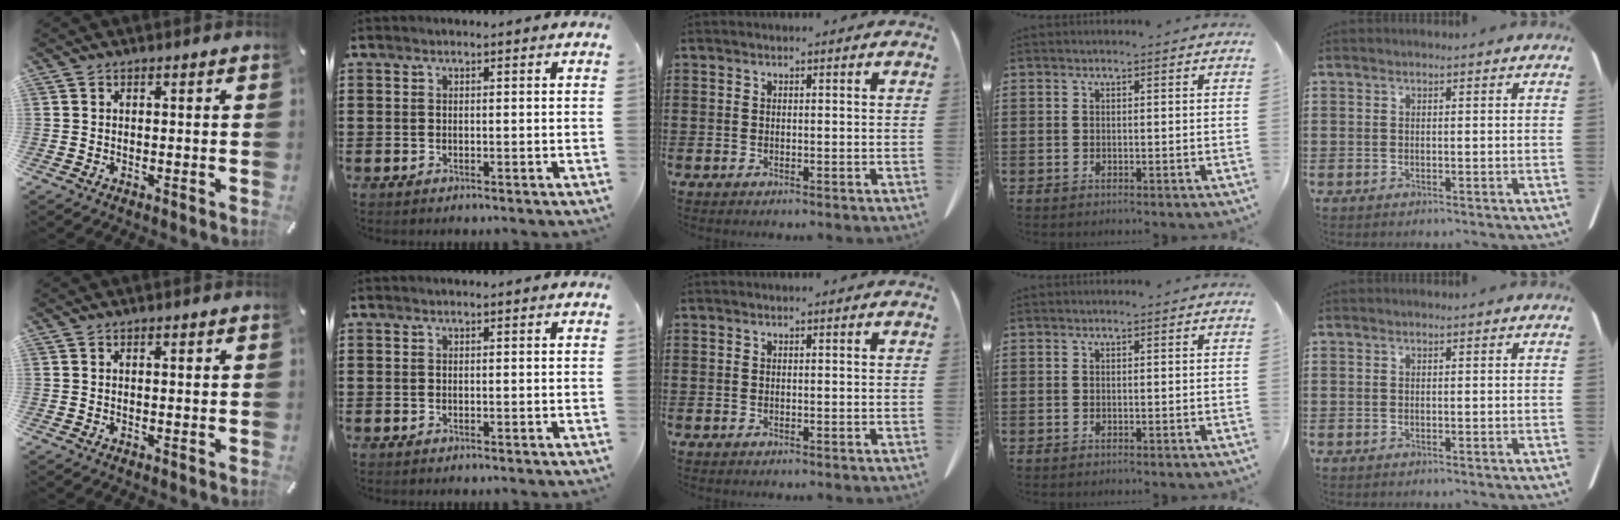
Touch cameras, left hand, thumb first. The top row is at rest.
{"thumb": {"total": 0.5, "force": [0.2, 0.1, 0.5], "torque": [-0.009, 0.000, 0.004]}}